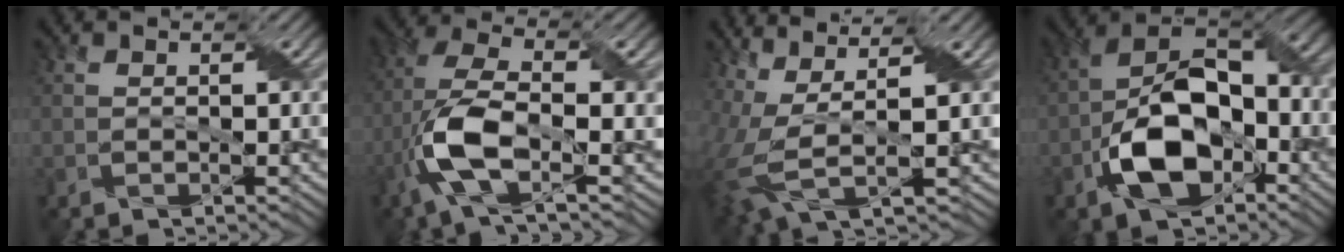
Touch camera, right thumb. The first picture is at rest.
{"total": 10.1, "force": [-3.1, 3.4, 9.0], "torque": [-0.206, 0.007, -0.071]}
{"total": 9.2, "force": [0.8, 3.0, 8.6], "torque": [-0.218, 0.000, 0.021]}
{"total": 13.7, "force": [-4.6, 8.0, 10.1], "torque": [-0.192, -0.009, -0.093]}